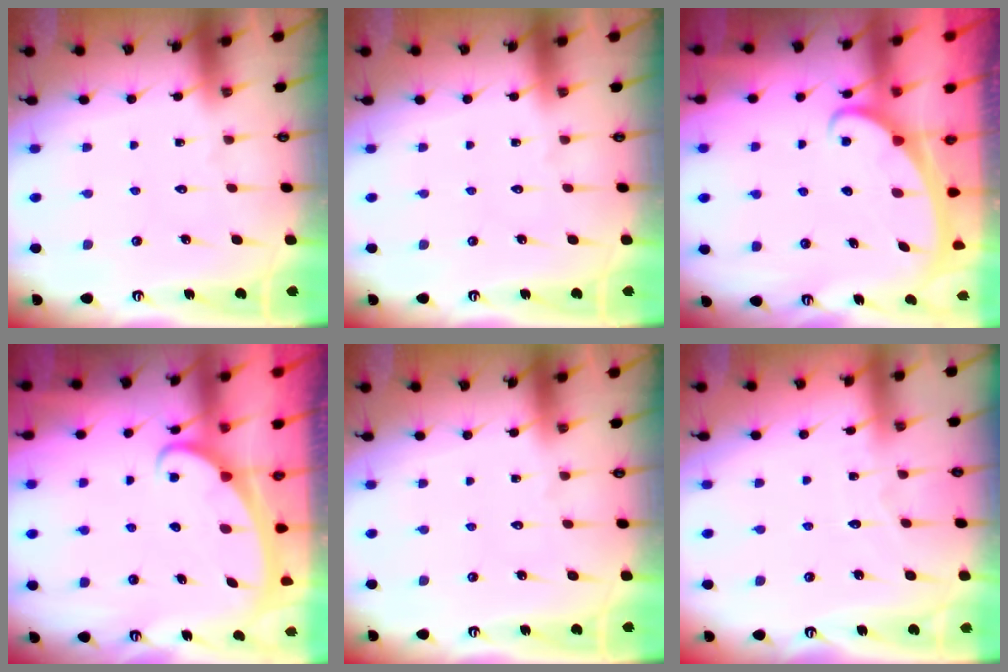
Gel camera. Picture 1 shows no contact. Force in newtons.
{"total": 0.0}
{"total": 2.4, "press": 2.3, "slide": 0.4}
{"total": 2.3, "press": 2.3, "slide": 0.3}
{"total": 0.0}
{"total": 2.9, "press": 2.9, "slide": 0.3}